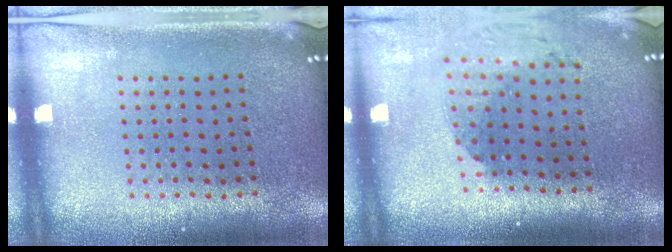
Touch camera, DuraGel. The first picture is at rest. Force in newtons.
{"total": 1.7, "press": 1.3, "slide": 1.1}